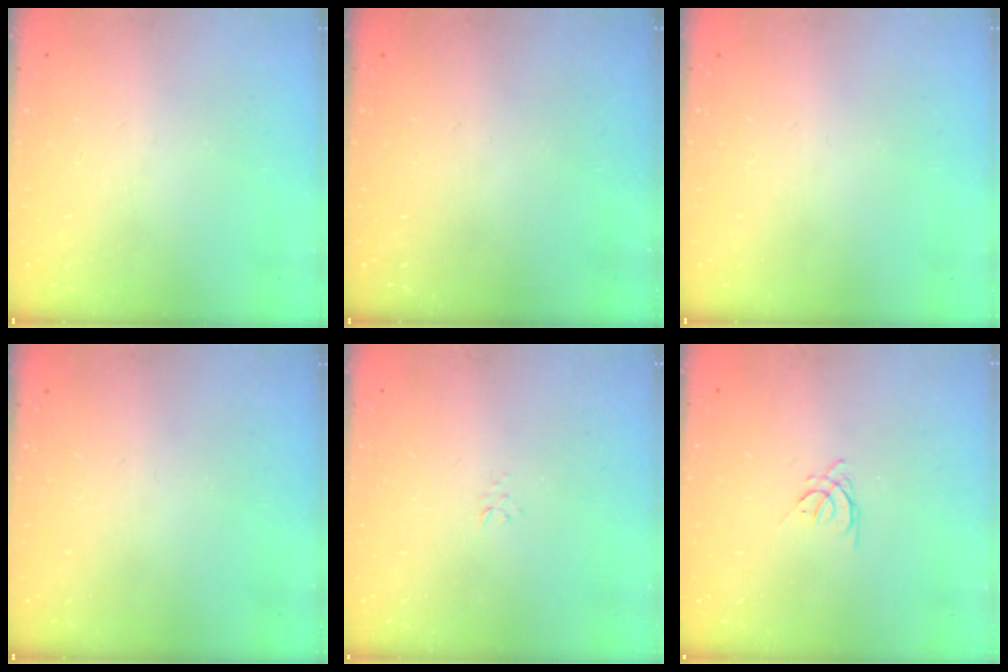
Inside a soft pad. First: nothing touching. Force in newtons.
{"total": 0.0}
{"total": 0.0}
{"total": 0.0}
{"total": 3.1, "press": 3.1, "slide": 0.2}
{"total": 2.5, "press": 2.4, "slide": 0.5}